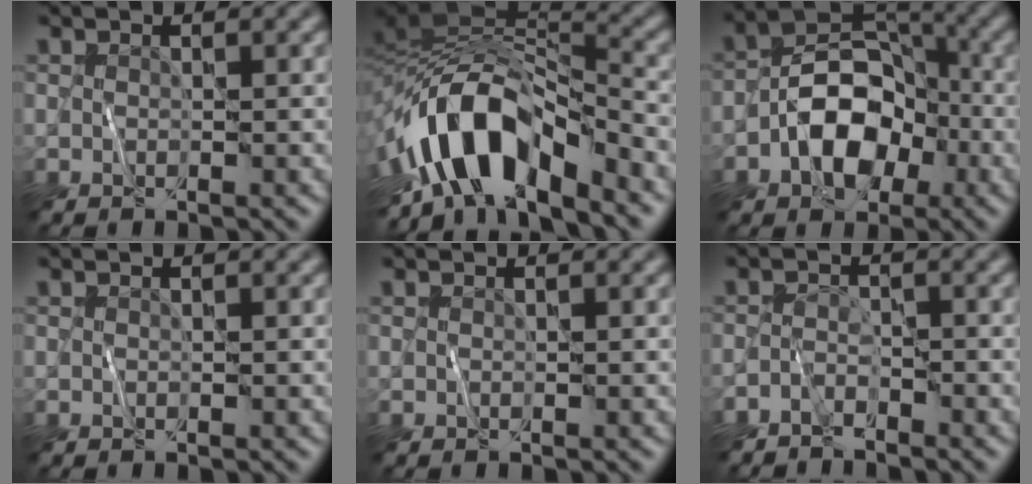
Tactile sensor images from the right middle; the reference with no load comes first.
{"total": 11.2, "force": [-5.6, 4.8, 8.4], "torque": [-0.138, 0.010, -0.106]}
{"total": 7.2, "force": [-2.4, 4.8, 4.8], "torque": [-0.067, 0.011, -0.052]}
{"total": 0.0}
{"total": 0.0}
{"total": 1.9, "force": [-1.8, 0.5, 0.4], "torque": [-0.009, 0.005, -0.041]}